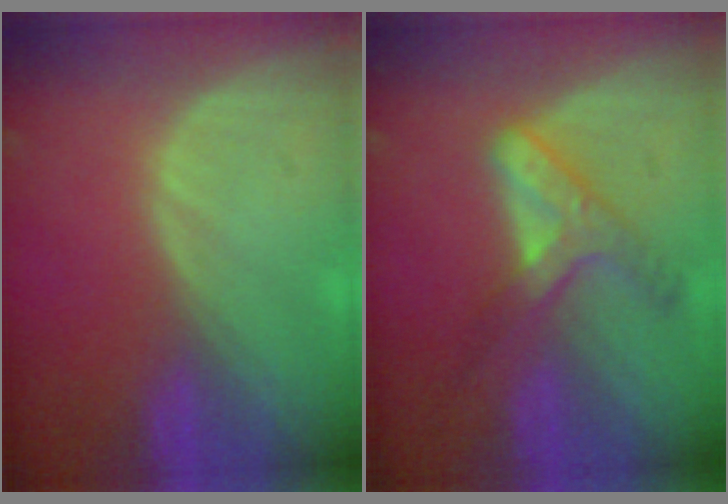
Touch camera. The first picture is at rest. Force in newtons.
{"total": 6.2, "press": 5.6, "slide": 2.7}